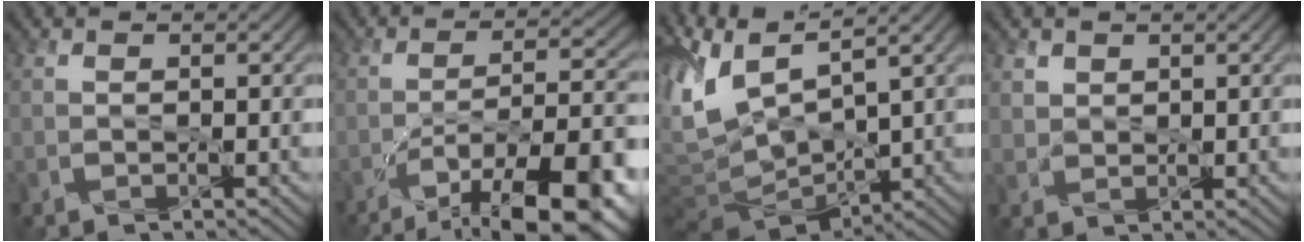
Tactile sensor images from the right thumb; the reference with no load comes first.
{"total": 16.0, "force": [-10.3, 4.7, 11.3], "torque": [-0.161, -0.007, -0.151]}
{"total": 9.9, "force": [3.4, 3.9, 8.5], "torque": [-0.209, 0.007, 0.079]}
{"total": 2.3, "force": [1.6, 1.6, 0.6], "torque": [-0.022, -0.008, 0.039]}